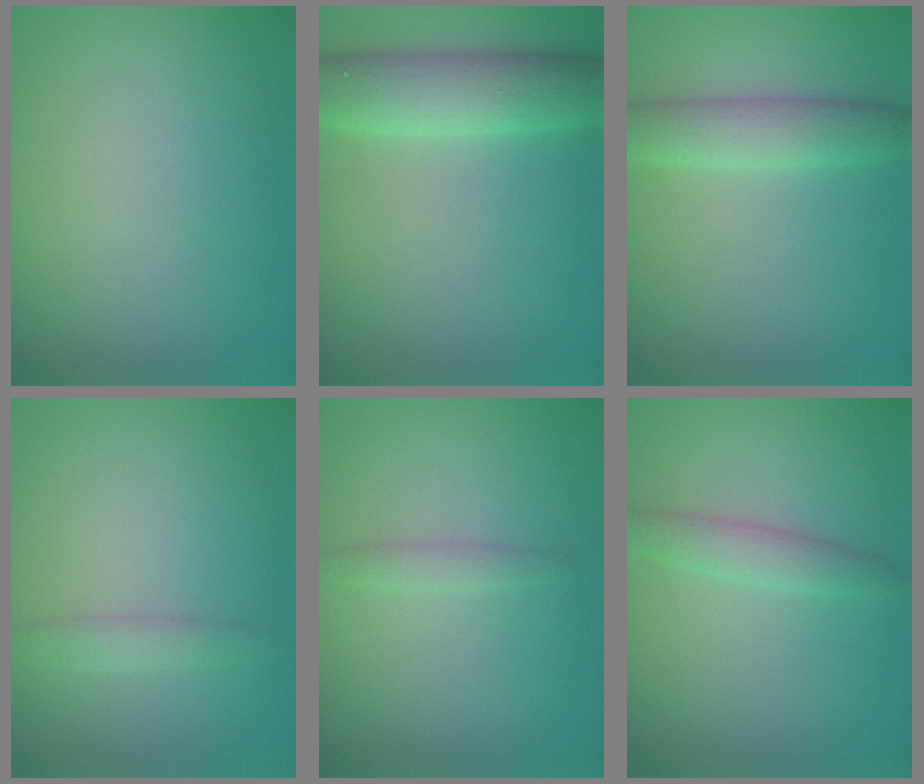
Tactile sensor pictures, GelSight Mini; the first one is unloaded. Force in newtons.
{"total": 4.7, "press": 4.7, "slide": 0.3}
{"total": 3.6, "press": 3.6, "slide": 0.2}
{"total": 1.5, "press": 1.5, "slide": 0.1}
{"total": 1.1, "press": 1.1, "slide": 0.0}
{"total": 2.2, "press": 2.2, "slide": 0.0}